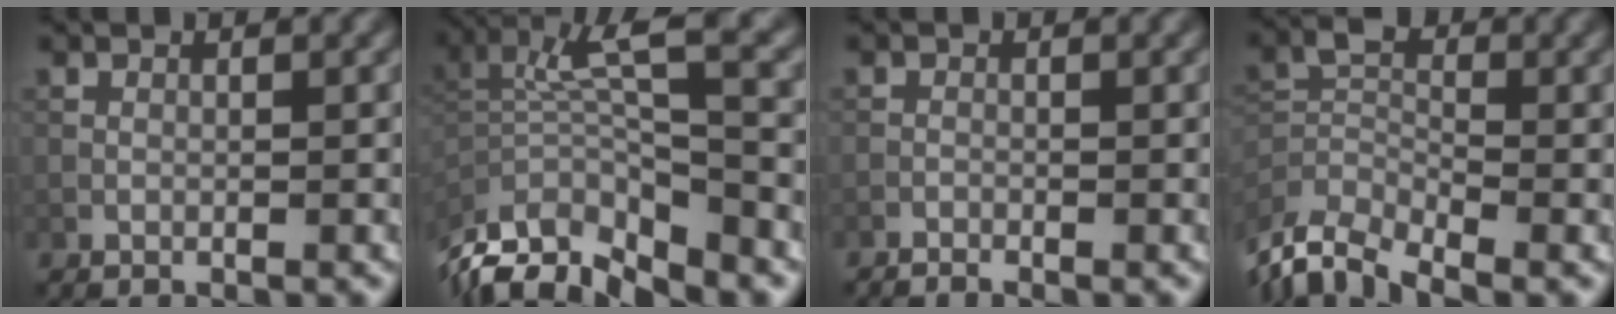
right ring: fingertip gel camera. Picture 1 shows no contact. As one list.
[{"total": 10.0, "force": [-2.9, 2.9, 9.1], "torque": [-0.181, 0.004, -0.038]}, {"total": 0.6, "force": [-0.5, -0.1, 0.2], "torque": [-0.011, 0.002, -0.013]}, {"total": 7.0, "force": [-5.6, 2.6, 3.4], "torque": [-0.072, -0.009, -0.117]}]